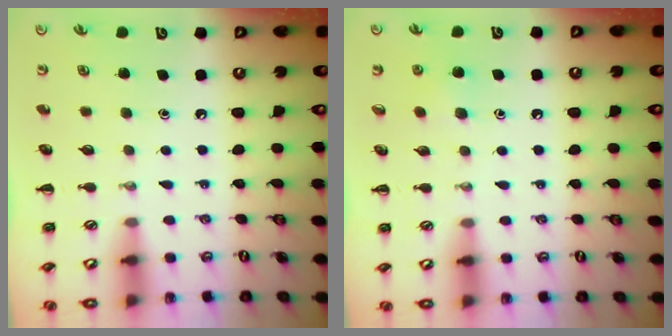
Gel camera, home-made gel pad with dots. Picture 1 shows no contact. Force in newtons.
{"total": 3.8, "press": 3.4, "slide": 1.5}